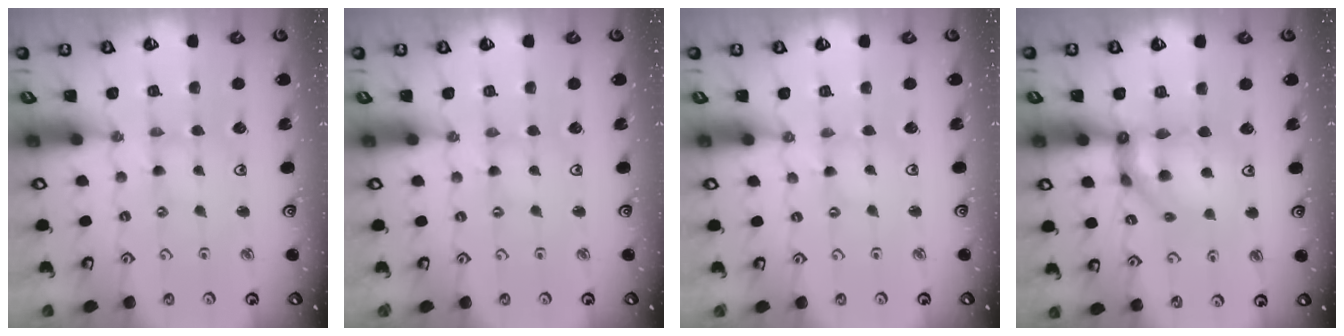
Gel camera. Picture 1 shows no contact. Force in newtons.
{"total": 0.5, "press": 0.5, "slide": 0.1}
{"total": 0.0}
{"total": 12.5, "press": 12.3, "slide": 1.8}